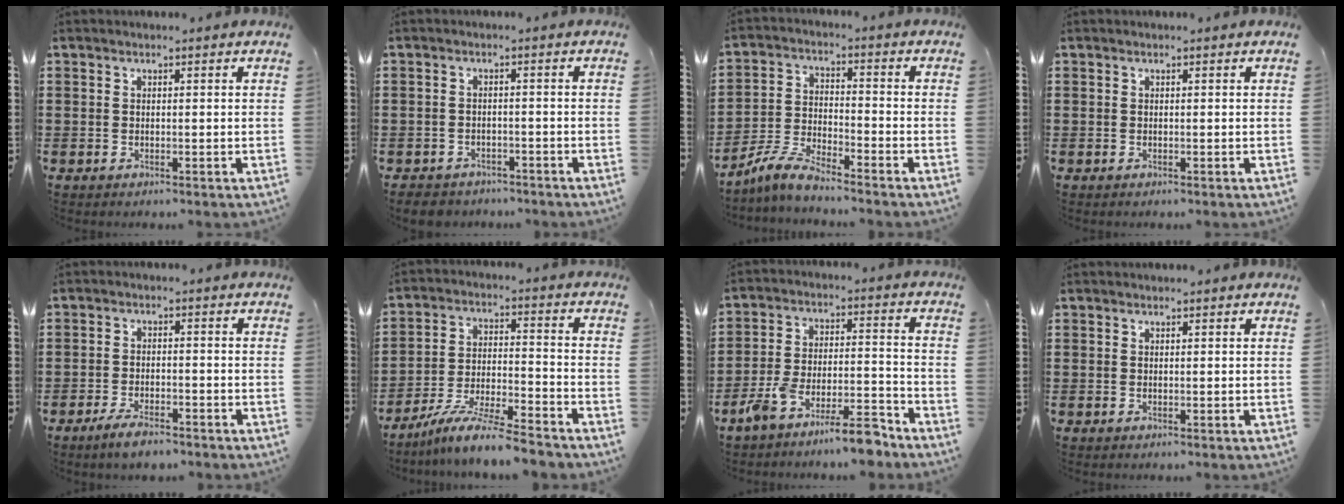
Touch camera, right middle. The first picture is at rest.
{"total": 2.6, "force": [-2.5, 0.7, 0.1], "torque": [-0.007, 0.001, -0.054]}
{"total": 6.4, "force": [-5.7, 0.7, 2.7], "torque": [-0.078, -0.007, -0.117]}
{"total": 0.0}
{"total": 3.6, "force": [-2.9, 0.7, 1.9], "torque": [-0.045, 0.002, -0.060]}
{"total": 8.8, "force": [-8.0, 0.1, 3.7], "torque": [-0.074, 0.005, -0.157]}
{"total": 9.4, "force": [-8.4, 0.7, 4.2], "torque": [-0.068, 0.018, -0.159]}
{"total": 0.0}